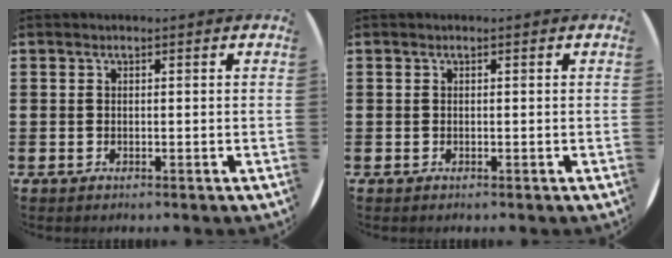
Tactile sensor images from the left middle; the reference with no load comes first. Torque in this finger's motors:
{"motor_torque": [0.18, -0.18, 0.01, 0.00]}